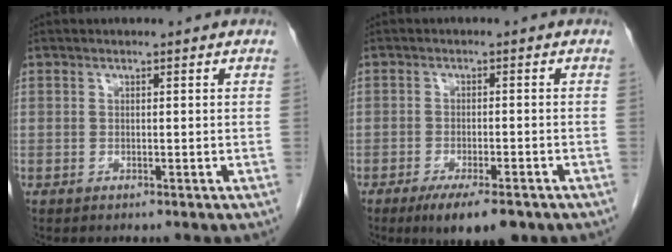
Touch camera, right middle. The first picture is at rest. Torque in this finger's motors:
{"motor_torque": [0.93, -0.67, 0.11, 0.08]}